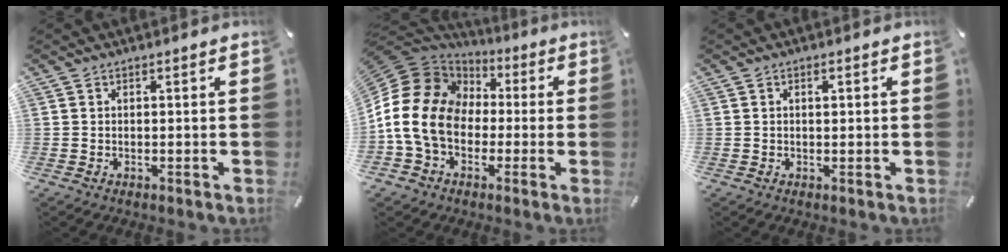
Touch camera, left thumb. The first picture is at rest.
{"total": 16.6, "force": [-2.3, 13.6, 9.1], "torque": [-0.213, 0.015, -0.047]}
{"total": 1.0, "force": [0.3, 0.5, 0.8], "torque": [-0.010, 0.000, 0.002]}